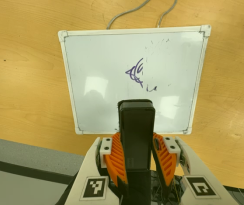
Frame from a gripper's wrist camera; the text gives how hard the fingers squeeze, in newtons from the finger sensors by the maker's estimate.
{"total": 10.1, "left": 8.7, "right": 11.6}